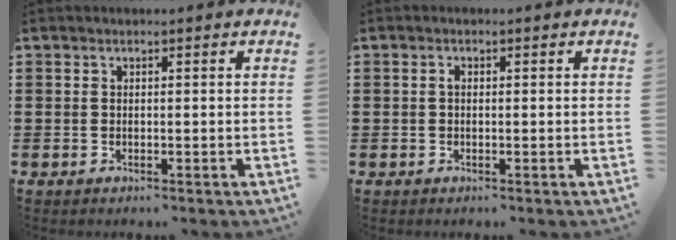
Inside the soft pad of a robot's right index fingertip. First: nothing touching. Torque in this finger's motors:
{"motor_torque": [0.28, -0.37, 0.14, 0.04]}